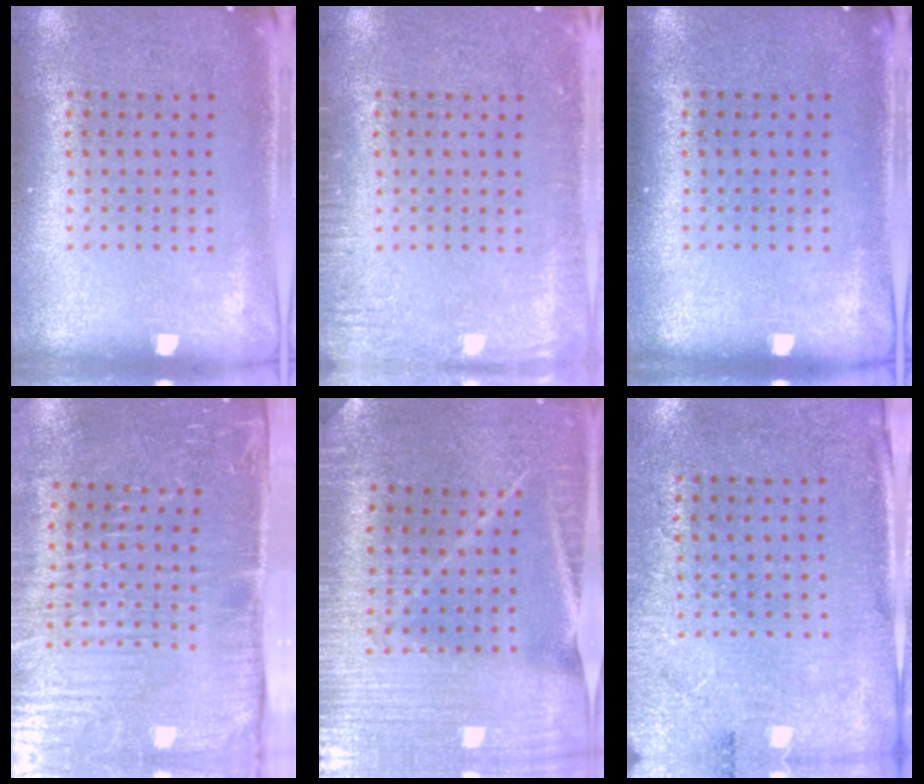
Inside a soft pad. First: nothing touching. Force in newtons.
{"total": 1.8, "press": 1.8, "slide": 0.2}
{"total": 0.0}
{"total": 5.2, "press": 4.5, "slide": 2.6}
{"total": 2.6, "press": 2.6, "slide": 0.4}
{"total": 2.6, "press": 2.2, "slide": 1.4}